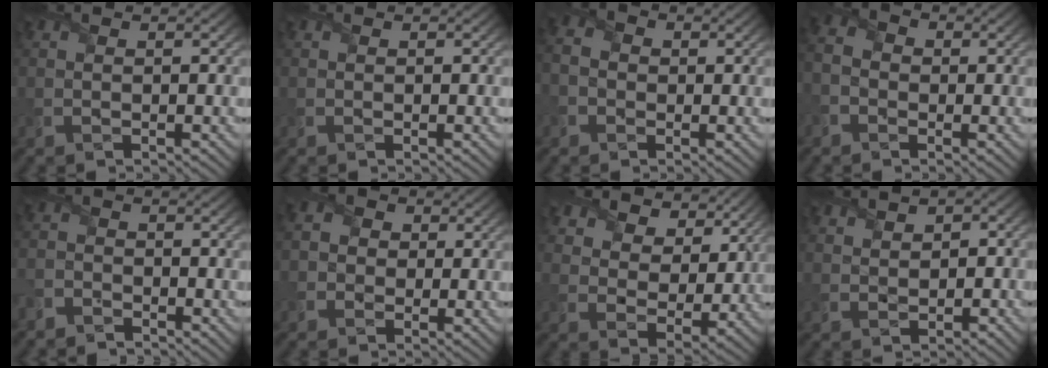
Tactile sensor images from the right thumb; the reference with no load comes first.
{"total": 0.0}
{"total": 3.2, "force": [-0.7, 2.7, 1.5], "torque": [-0.045, 0.002, -0.016]}
{"total": 3.9, "force": [-1.5, 3.1, 1.9], "torque": [-0.053, -0.001, -0.032]}
{"total": 2.5, "force": [-2.4, 0.7, 0.1], "torque": [-0.002, -0.001, -0.061]}
{"total": 3.4, "force": [0.5, 3.2, 1.1], "torque": [-0.044, 0.007, -0.007]}
{"total": 11.3, "force": [6.9, 6.9, 5.7], "torque": [-0.127, 0.009, 0.102]}
{"total": 3.3, "force": [1.9, 2.4, 1.4], "torque": [-0.037, 0.001, 0.045]}